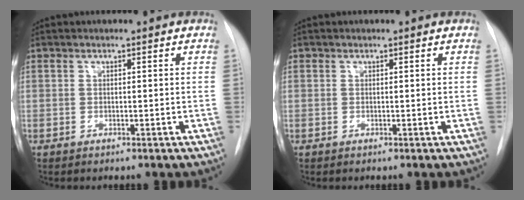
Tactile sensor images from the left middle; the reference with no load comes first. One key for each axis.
{"total": 0.0}